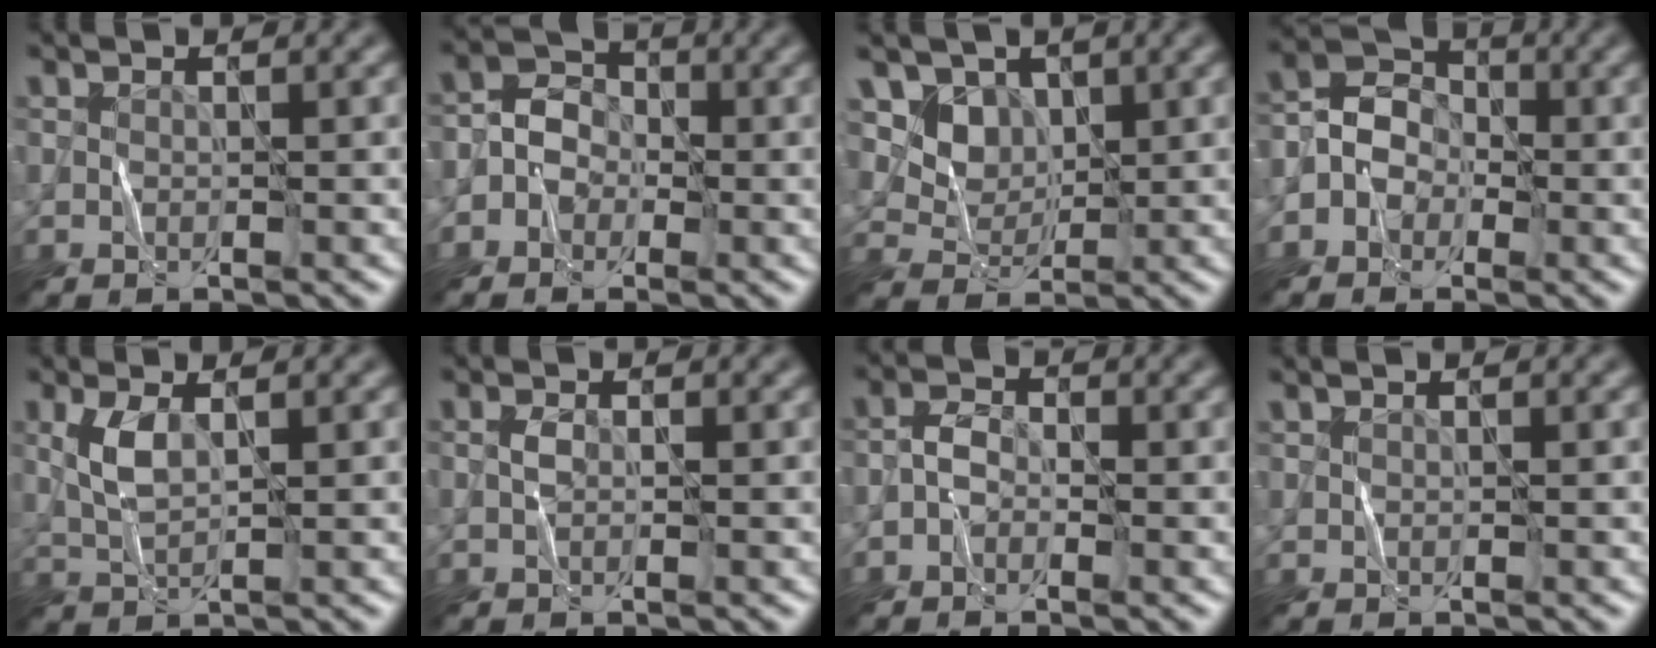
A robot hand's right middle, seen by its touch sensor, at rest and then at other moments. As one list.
[{"total": 2.6, "force": [-1.1, 2.1, 1.0], "torque": [-0.014, 0.012, -0.028]}, {"total": 4.2, "force": [2.1, 3.2, 1.7], "torque": [-0.043, -0.025, 0.054]}, {"total": 3.4, "force": [-1.3, 2.8, 1.4], "torque": [-0.014, 0.011, -0.034]}, {"total": 2.8, "force": [0.7, 1.2, 2.5], "torque": [-0.060, 0.004, 0.016]}, {"total": 1.0, "force": [-0.2, 0.5, 0.8], "torque": [-0.020, 0.002, -0.006]}, {"total": 1.7, "force": [-1.0, 1.0, 1.0], "torque": [-0.017, 0.008, -0.025]}, {"total": 0.0}]